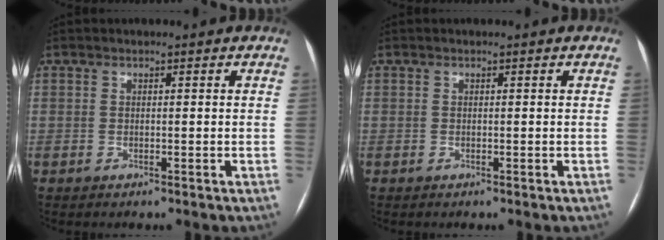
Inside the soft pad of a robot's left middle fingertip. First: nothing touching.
{"total": 0.0}